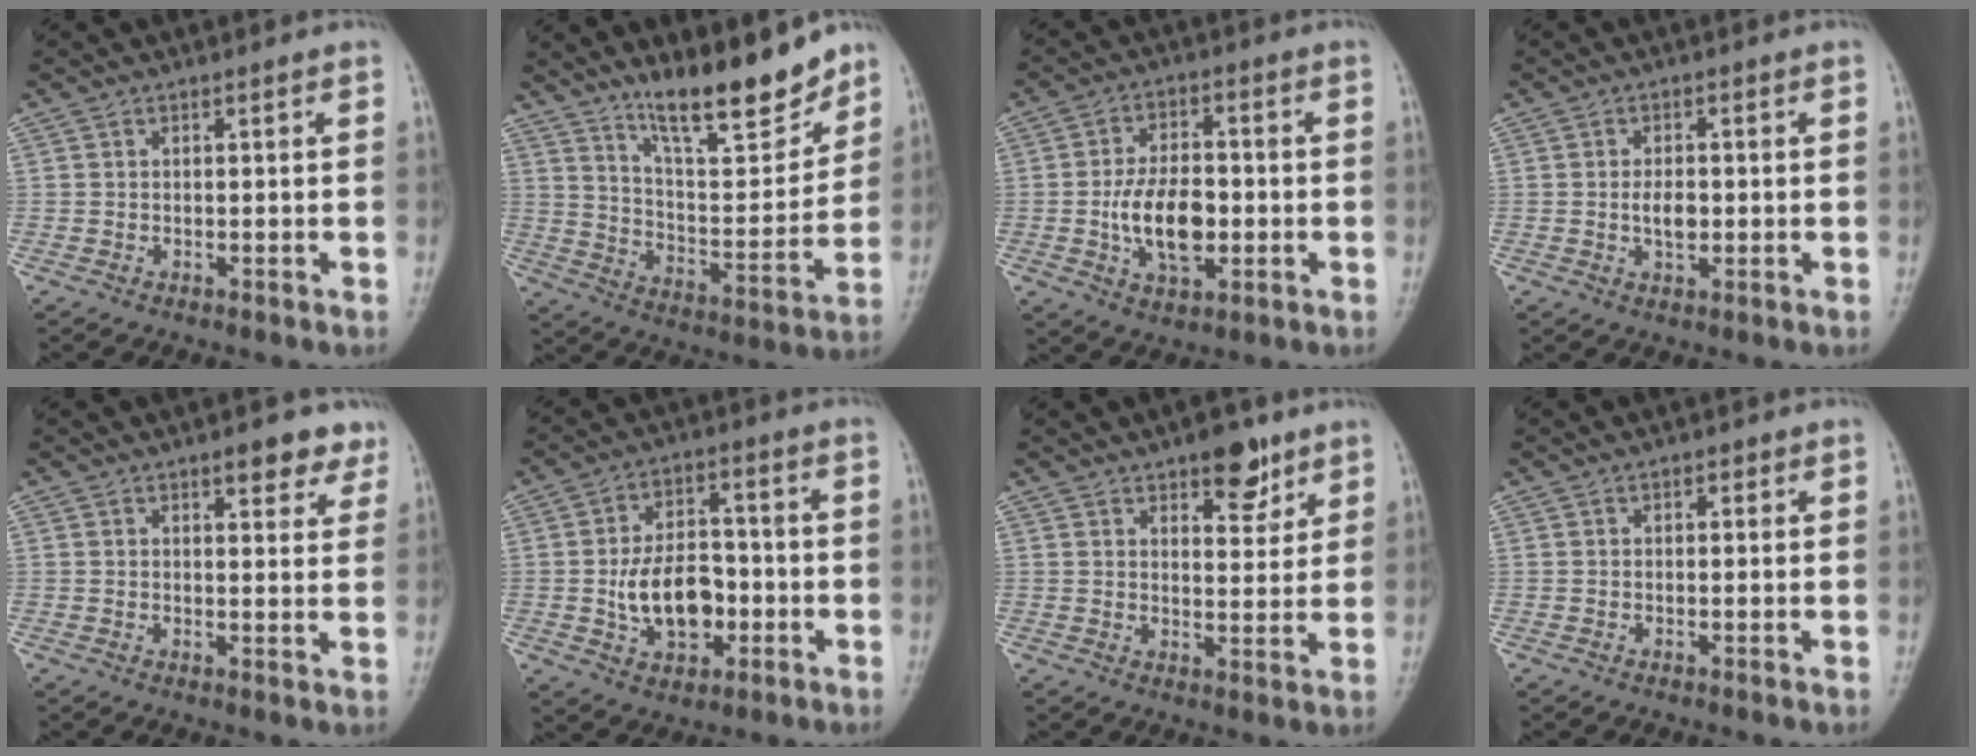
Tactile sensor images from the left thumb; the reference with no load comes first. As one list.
[{"total": 15.6, "force": [11.9, 4.1, 9.2], "torque": [-0.110, -0.085, 0.202]}, {"total": 11.1, "force": [-1.7, 6.3, 9.0], "torque": [-0.139, 0.010, -0.029]}, {"total": 3.7, "force": [-0.3, 2.2, 3.0], "torque": [-0.047, 0.000, -0.005]}, {"total": 5.5, "force": [3.7, 2.4, 3.4], "torque": [-0.014, -0.016, 0.043]}, {"total": 12.0, "force": [-2.2, 7.9, 8.8], "torque": [-0.117, 0.021, -0.034]}, {"total": 7.5, "force": [4.8, 3.5, 4.7], "torque": [-0.036, -0.026, 0.065]}, {"total": 1.3, "force": [0.6, 0.9, 0.8], "torque": [-0.003, 0.001, 0.005]}]